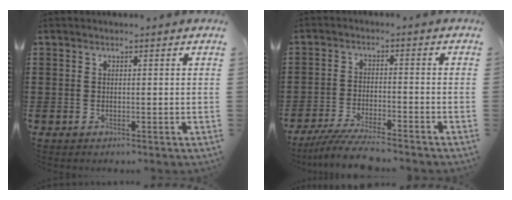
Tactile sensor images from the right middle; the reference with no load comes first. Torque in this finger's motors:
{"motor_torque": [1.18, -0.95, 0.21, 0.10]}